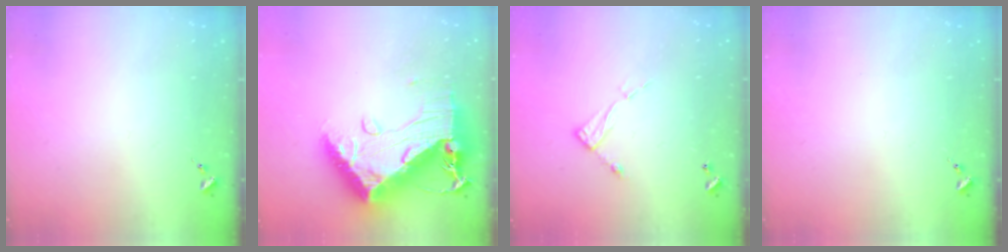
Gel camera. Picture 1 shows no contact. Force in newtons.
{"total": 20.9, "press": 20.8, "slide": 1.9}
{"total": 8.7, "press": 8.7, "slide": 0.4}
{"total": 0.0}